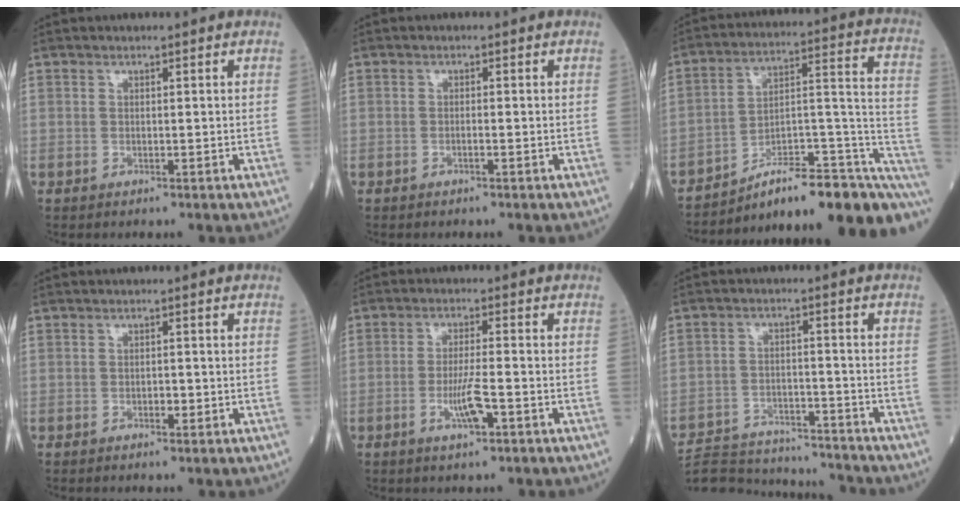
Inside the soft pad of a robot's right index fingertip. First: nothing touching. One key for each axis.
{"total": 0.6, "fx": -0.4, "fy": -0.1, "fz": 0.5, "tx": -0.008, "ty": 0.001, "tz": -0.008}
{"total": 21.2, "fx": -16.0, "fy": 4.0, "fz": 13.3, "tx": -0.110, "ty": 0.055, "tz": -0.229}
{"total": 1.1, "fx": -0.5, "fy": 0.5, "fz": 0.9, "tx": -0.013, "ty": 0.000, "tz": -0.008}
{"total": 5.0, "fx": -2.0, "fy": 0.4, "fz": 4.5, "tx": -0.086, "ty": -0.005, "tz": -0.038}
{"total": 17.5, "fx": -16.7, "fy": 3.0, "fz": 4.4, "tx": -0.099, "ty": 0.000, "tz": -0.246}